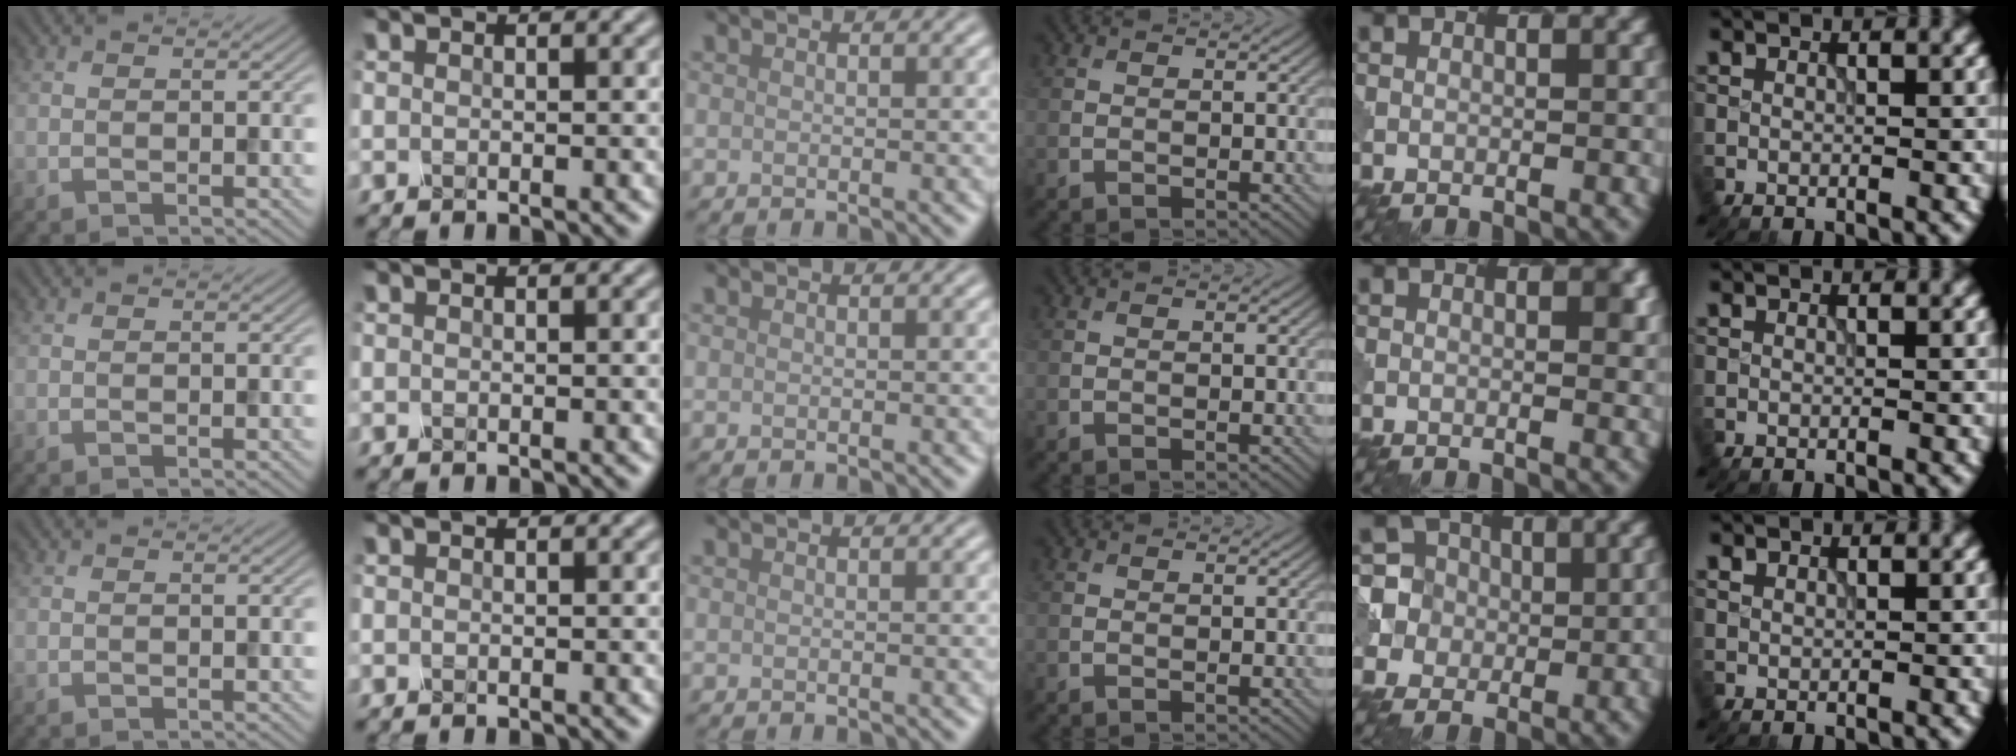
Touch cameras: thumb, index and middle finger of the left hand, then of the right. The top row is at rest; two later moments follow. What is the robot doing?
{"motion": "dispense", "object": "spray bottle"}